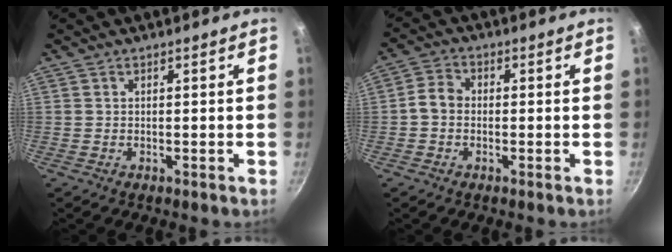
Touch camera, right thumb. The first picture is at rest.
{"total": 3.9, "force": [-0.6, 3.1, 2.2], "torque": [-0.037, 0.016, -0.023]}